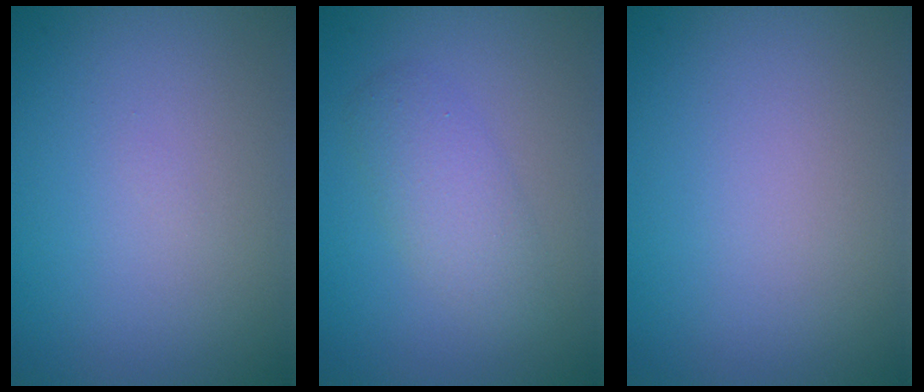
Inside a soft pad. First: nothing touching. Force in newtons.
{"total": 2.9, "press": 2.9, "slide": 0.0}
{"total": 0.0}